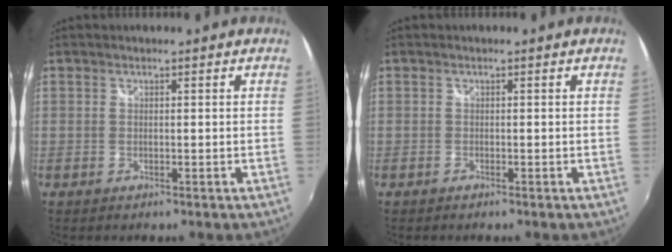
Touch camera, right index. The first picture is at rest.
{"total": 0.5, "force": [-0.5, 0.1, -0.1], "torque": [0.000, -0.003, -0.013]}